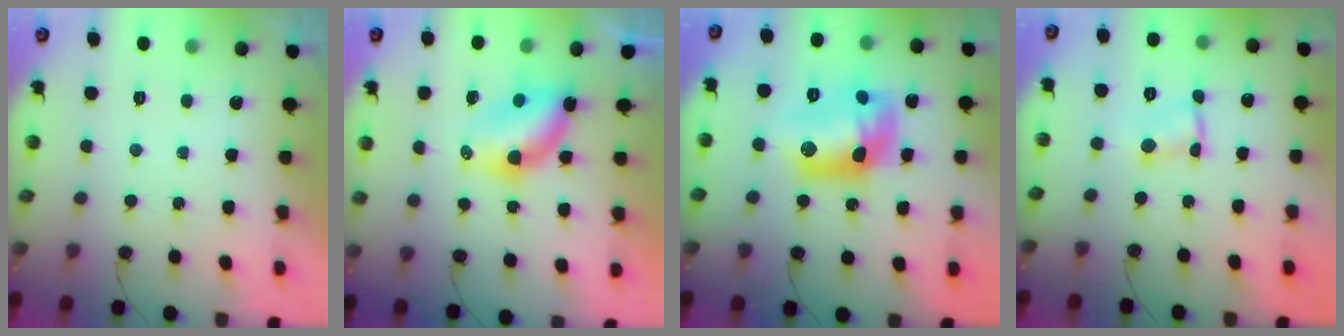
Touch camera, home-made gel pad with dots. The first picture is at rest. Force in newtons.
{"total": 6.3, "press": 6.2, "slide": 0.5}
{"total": 13.7, "press": 13.7, "slide": 1.1}
{"total": 1.5, "press": 1.5, "slide": 0.2}